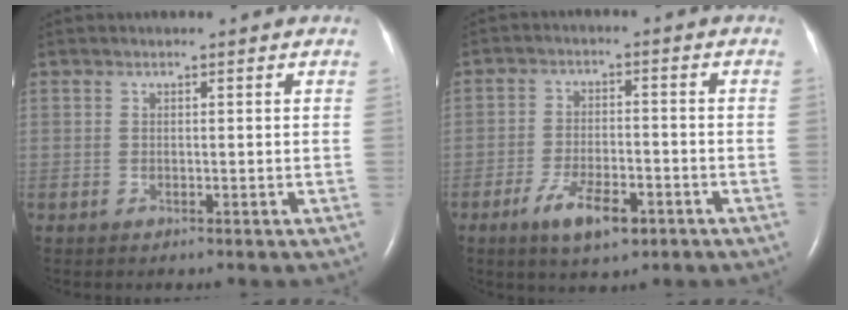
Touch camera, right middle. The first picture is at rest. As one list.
[{"total": 7.2, "force": [-4.1, 2.5, 5.3], "torque": [-0.102, -0.005, -0.065]}]